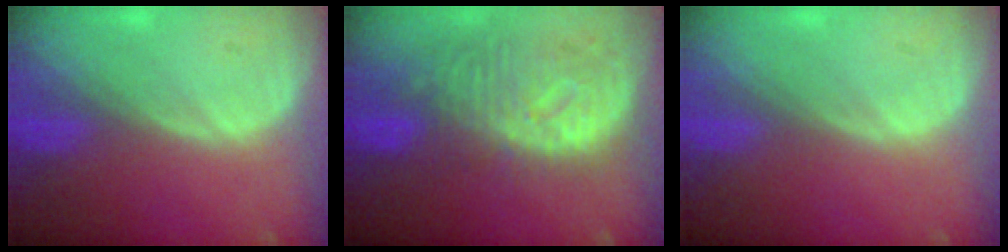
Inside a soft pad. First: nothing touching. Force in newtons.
{"total": 10.8, "press": 9.6, "slide": 4.9}
{"total": 0.0}